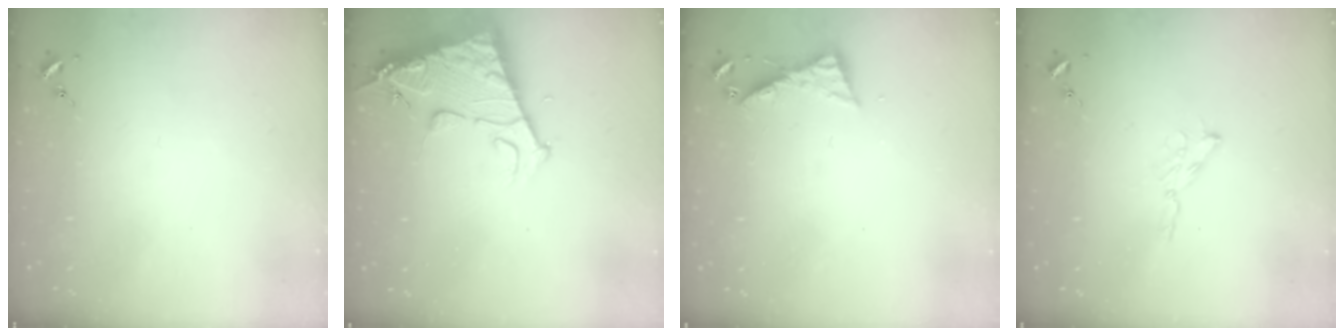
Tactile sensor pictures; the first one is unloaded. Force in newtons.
{"total": 13.0, "press": 12.9, "slide": 1.3}
{"total": 5.2, "press": 5.2, "slide": 0.4}
{"total": 2.9, "press": 2.9, "slide": 0.3}